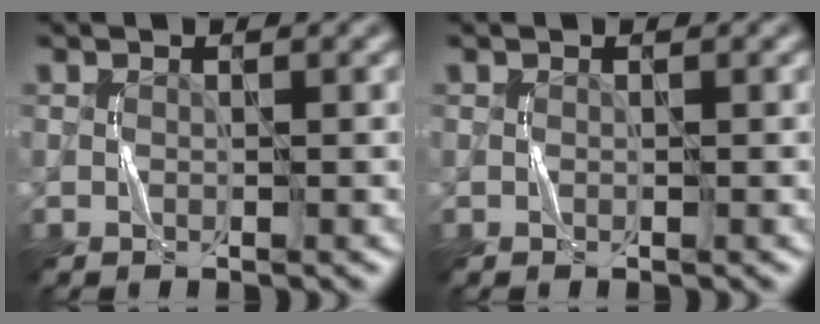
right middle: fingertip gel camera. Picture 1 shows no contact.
{"total": 0.0}